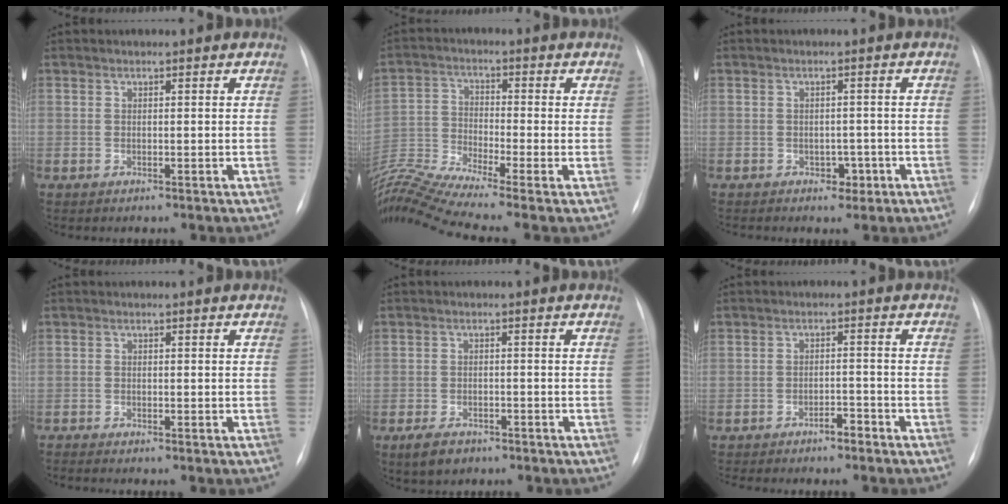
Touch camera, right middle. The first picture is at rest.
{"total": 13.4, "force": [-11.3, -1.6, 6.9], "torque": [-0.145, -0.004, -0.211]}
{"total": 2.6, "force": [-1.5, 1.8, 1.1], "torque": [-0.008, 0.006, -0.015]}
{"total": 1.0, "force": [-0.8, -0.3, 0.4], "torque": [-0.005, -0.001, -0.014]}
{"total": 3.9, "force": [-2.7, 2.1, 1.9], "torque": [-0.042, -0.003, -0.038]}
{"total": 3.6, "force": [-3.0, 0.8, 1.8], "torque": [-0.032, 0.007, -0.047]}